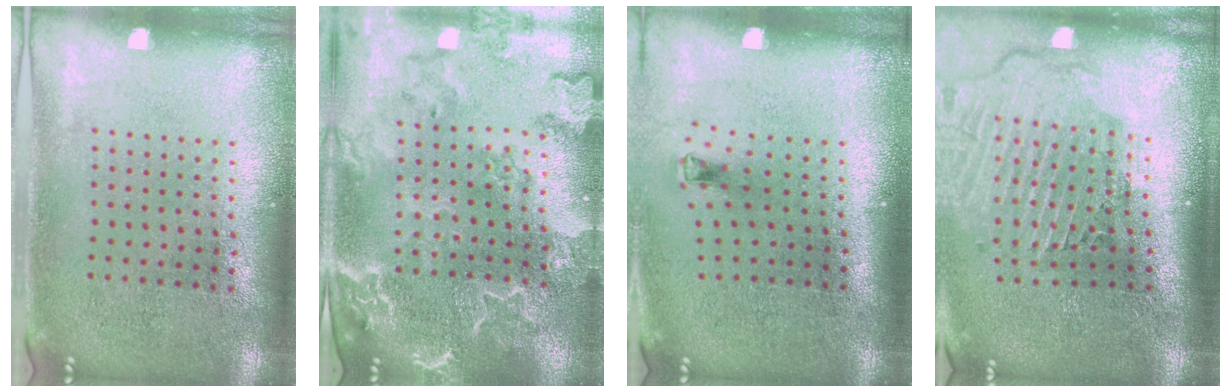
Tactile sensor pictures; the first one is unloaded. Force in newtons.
{"total": 2.9, "press": 2.7, "slide": 1.1}
{"total": 0.7, "press": 0.3, "slide": 0.7}
{"total": 2.9, "press": 2.2, "slide": 1.8}